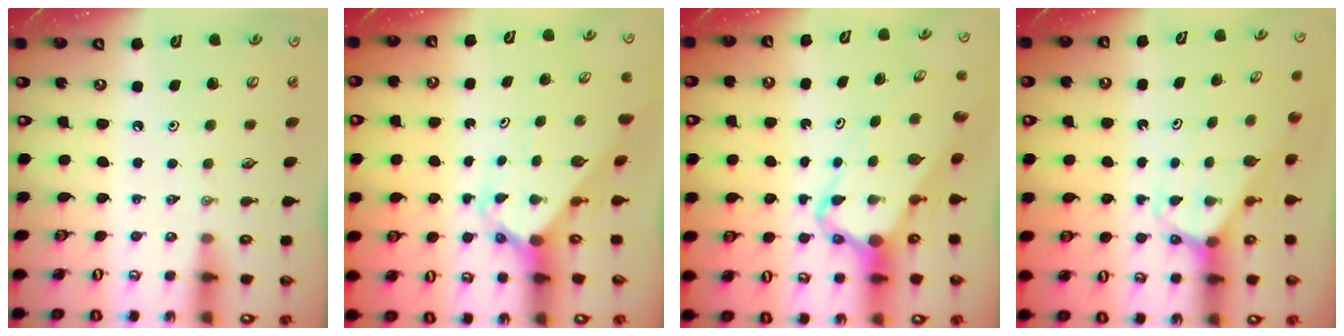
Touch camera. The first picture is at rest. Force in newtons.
{"total": 2.5, "press": 2.5, "slide": 0.2}
{"total": 7.5, "press": 7.4, "slide": 0.6}
{"total": 2.8, "press": 2.8, "slide": 0.1}